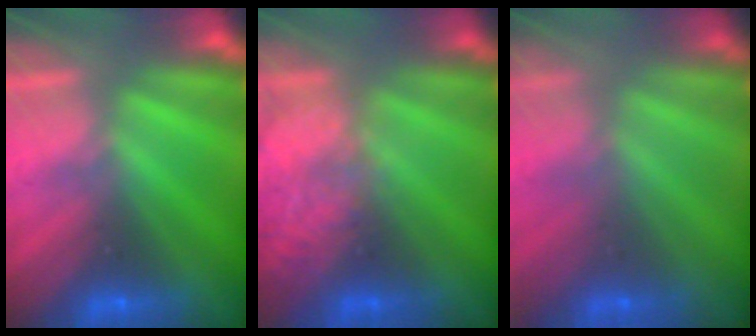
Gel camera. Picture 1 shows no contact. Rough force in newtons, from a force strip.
{"total": 2.1}
{"total": 1.4}